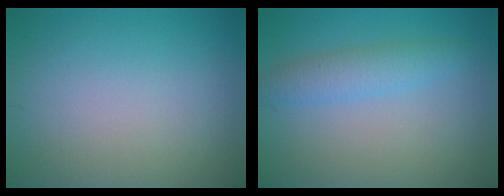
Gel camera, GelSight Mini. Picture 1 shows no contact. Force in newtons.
{"total": 2.6, "press": 2.6, "slide": 0.2}